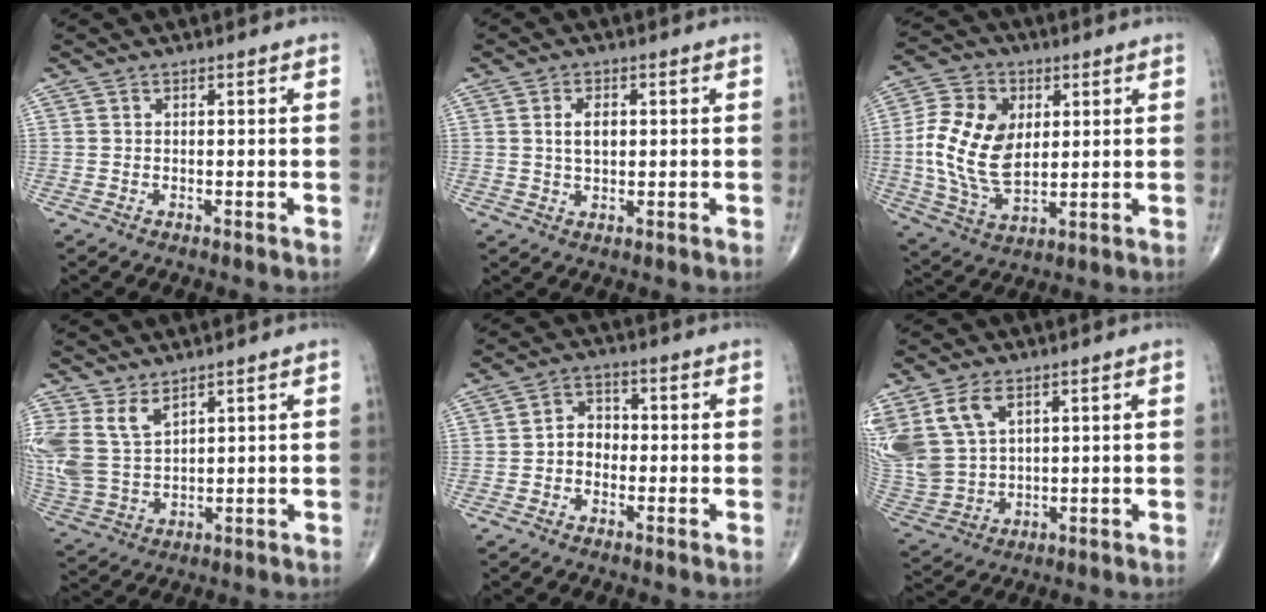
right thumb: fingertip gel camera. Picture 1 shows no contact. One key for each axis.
{"total": 4.1, "fx": 0.8, "fy": 2.4, "fz": 3.2, "tx": -0.054, "ty": -0.001, "tz": 0.015}
{"total": 15.8, "fx": 1.8, "fy": 10.2, "fz": 12.0, "tx": -0.220, "ty": -0.006, "tz": 0.037}
{"total": 8.9, "fx": 5.1, "fy": 4.6, "fz": 5.7, "tx": -0.122, "ty": -0.020, "tz": 0.121}
{"total": 4.7, "fx": -0.8, "fy": 3.9, "fz": 2.6, "tx": -0.023, "ty": 0.022, "tz": -0.023}
{"total": 15.3, "fx": 6.8, "fy": 9.9, "fz": 9.5, "tx": -0.220, "ty": -0.010, "tz": 0.150}